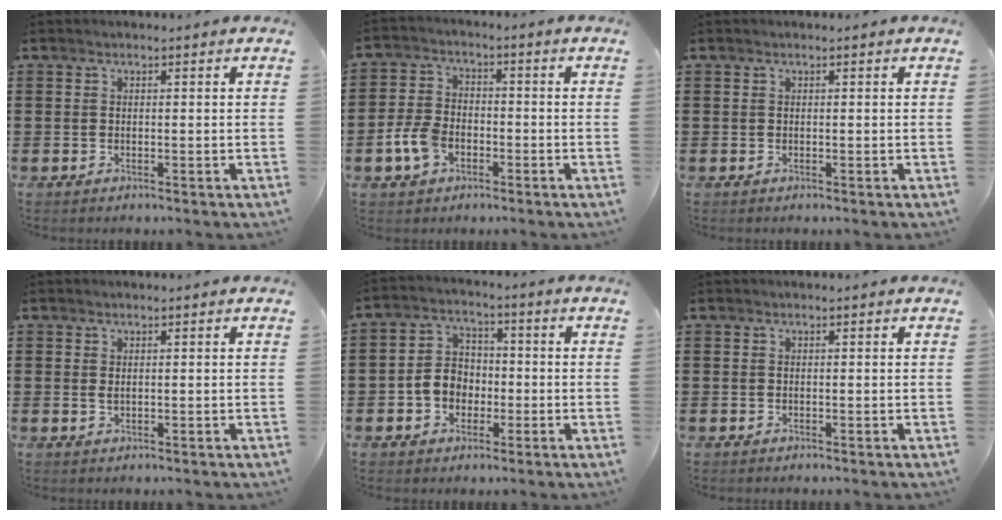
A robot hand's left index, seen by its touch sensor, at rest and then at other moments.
{"total": 6.0, "force": [-2.3, 3.8, 4.0], "torque": [-0.104, 0.001, -0.049]}
{"total": 0.0}
{"total": 0.8, "force": [0.3, 0.2, 0.7], "torque": [-0.014, 0.002, 0.005]}
{"total": 5.5, "force": [-1.8, 4.5, 2.6], "torque": [-0.064, 0.012, -0.036]}
{"total": 0.0}